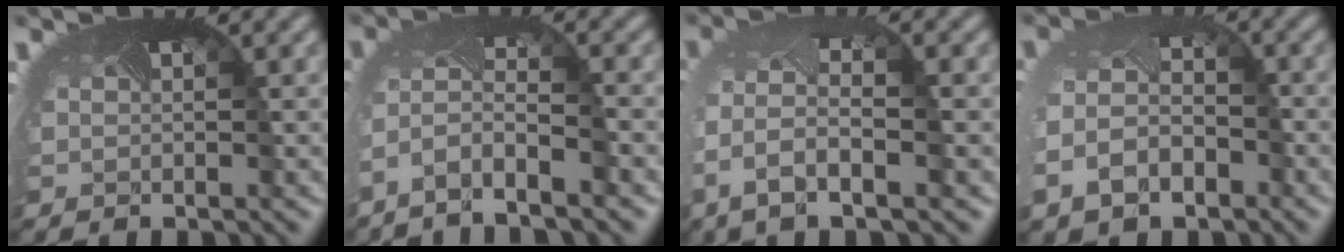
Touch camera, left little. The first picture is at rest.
{"total": 4.7, "force": [-3.5, 0.7, 3.1], "torque": [-0.073, -0.007, -0.067]}
{"total": 6.0, "force": [-2.3, 2.8, 4.8], "torque": [-0.121, -0.015, -0.040]}
{"total": 5.1, "force": [-2.6, 3.4, 2.7], "torque": [-0.068, -0.017, -0.044]}